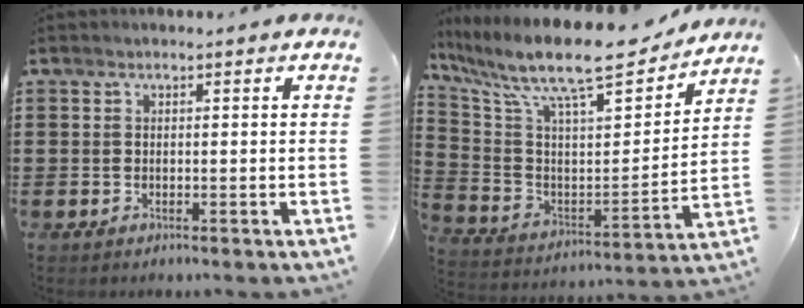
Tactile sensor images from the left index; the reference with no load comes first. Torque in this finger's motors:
{"motor_torque": [1.53, -0.60, 1.05, 0.21]}